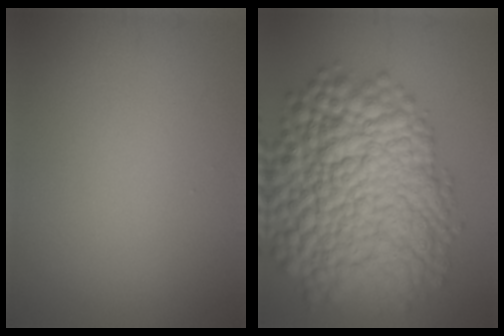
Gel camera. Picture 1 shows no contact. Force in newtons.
{"total": 15.8, "press": 15.8, "slide": 0.6}